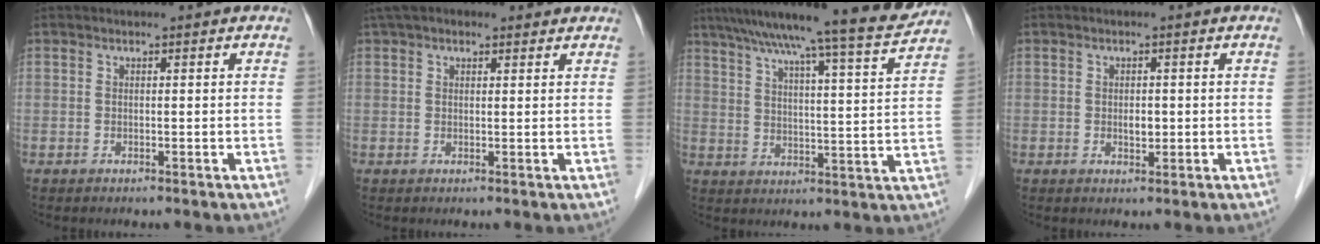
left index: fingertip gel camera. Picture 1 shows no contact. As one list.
[{"total": 6.0, "force": [4.4, 3.0, 2.8], "torque": [-0.046, 0.041, 0.071]}, {"total": 18.2, "force": [15.8, -0.5, 9.2], "torque": [-0.140, -0.007, 0.217]}, {"total": 1.6, "force": [-0.1, 1.0, 1.3], "torque": [-0.023, 0.000, 0.001]}]